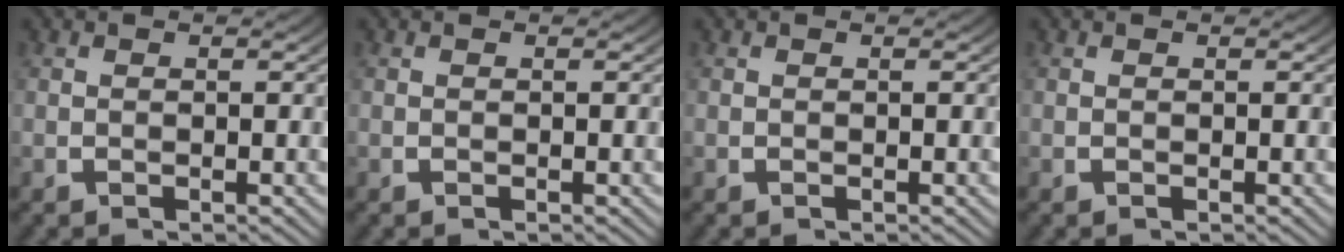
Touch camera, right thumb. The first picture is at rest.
{"total": 0.0}
{"total": 0.0}
{"total": 0.0}